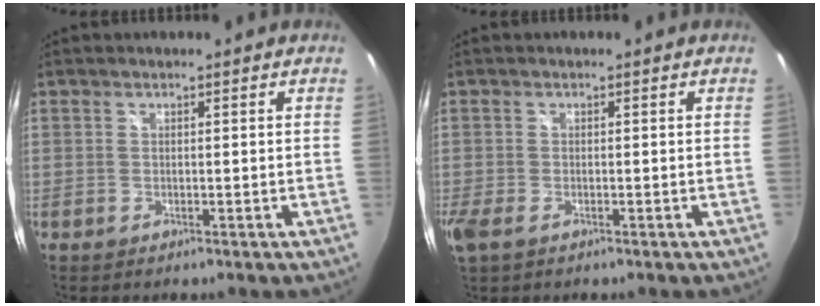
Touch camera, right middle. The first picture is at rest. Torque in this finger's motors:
{"motor_torque": [1.11, -1.03, 0.35, 0.14]}